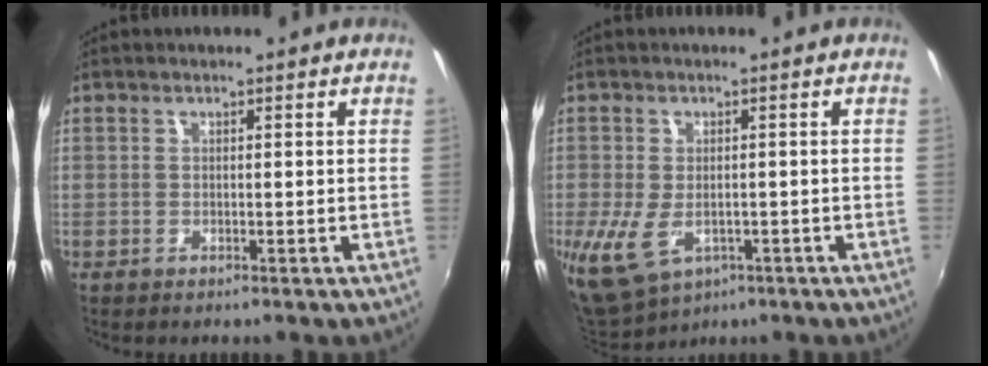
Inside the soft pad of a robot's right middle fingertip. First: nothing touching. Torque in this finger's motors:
{"motor_torque": [1.08, 0.25, 1.05, 0.21]}